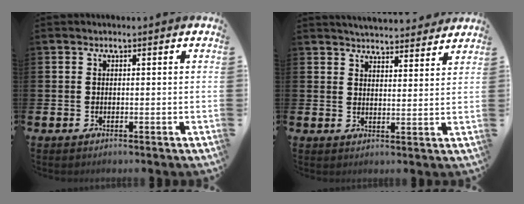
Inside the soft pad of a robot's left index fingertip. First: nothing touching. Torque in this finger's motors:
{"motor_torque": [1.09, -1.05, 0.21, 0.10]}